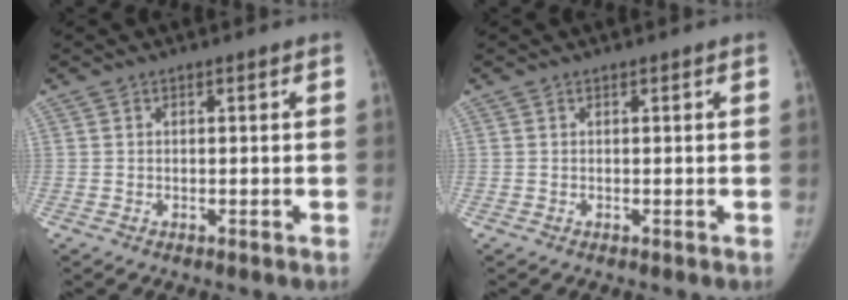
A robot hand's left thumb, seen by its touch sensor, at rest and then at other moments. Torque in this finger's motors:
{"motor_torque": [0.04, 0.00, 0.21, -0.14, 0.00]}